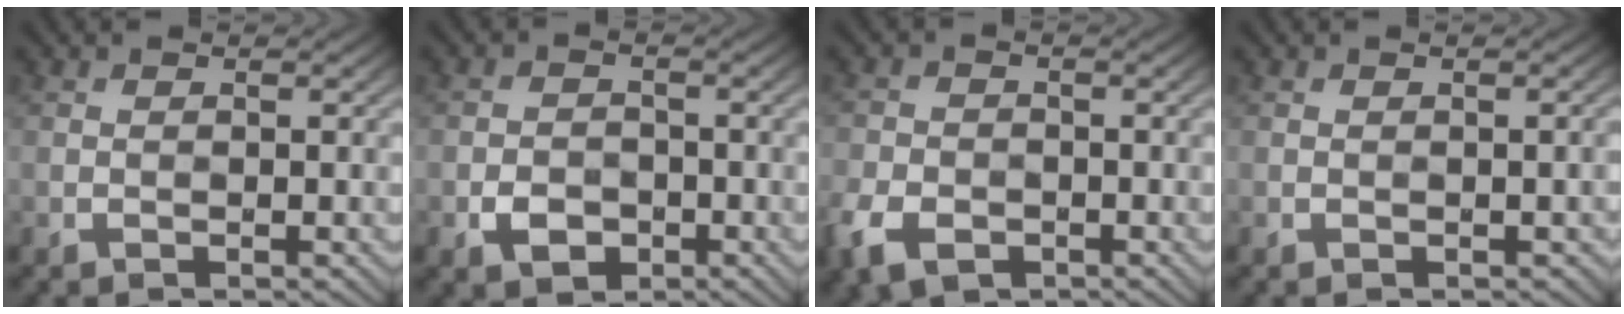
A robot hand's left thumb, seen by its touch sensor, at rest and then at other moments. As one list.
[{"total": 3.2, "force": [0.0, 2.6, 1.8], "torque": [-0.031, 0.000, -0.006]}, {"total": 6.0, "force": [-2.5, 4.2, 3.5], "torque": [-0.077, -0.017, -0.052]}, {"total": 1.7, "force": [-1.4, 0.6, 0.6], "torque": [-0.008, 0.010, -0.011]}]